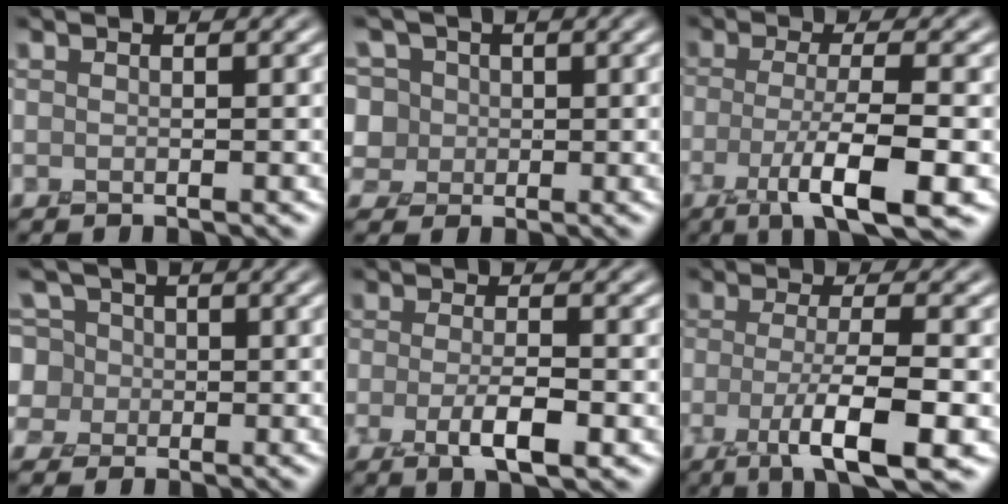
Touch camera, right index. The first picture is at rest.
{"total": 9.2, "force": [4.8, 7.0, 3.6], "torque": [-0.059, 0.047, 0.043]}
{"total": 6.2, "force": [-2.3, 1.2, 5.7], "torque": [-0.093, 0.002, -0.045]}
{"total": 7.9, "force": [3.2, 6.8, 2.4], "torque": [-0.045, 0.052, 0.017]}
{"total": 3.0, "force": [-0.9, 0.9, 2.7], "torque": [-0.050, 0.002, -0.021]}
{"total": 6.1, "force": [-2.1, 1.3, 5.6], "torque": [-0.092, 0.002, -0.043]}